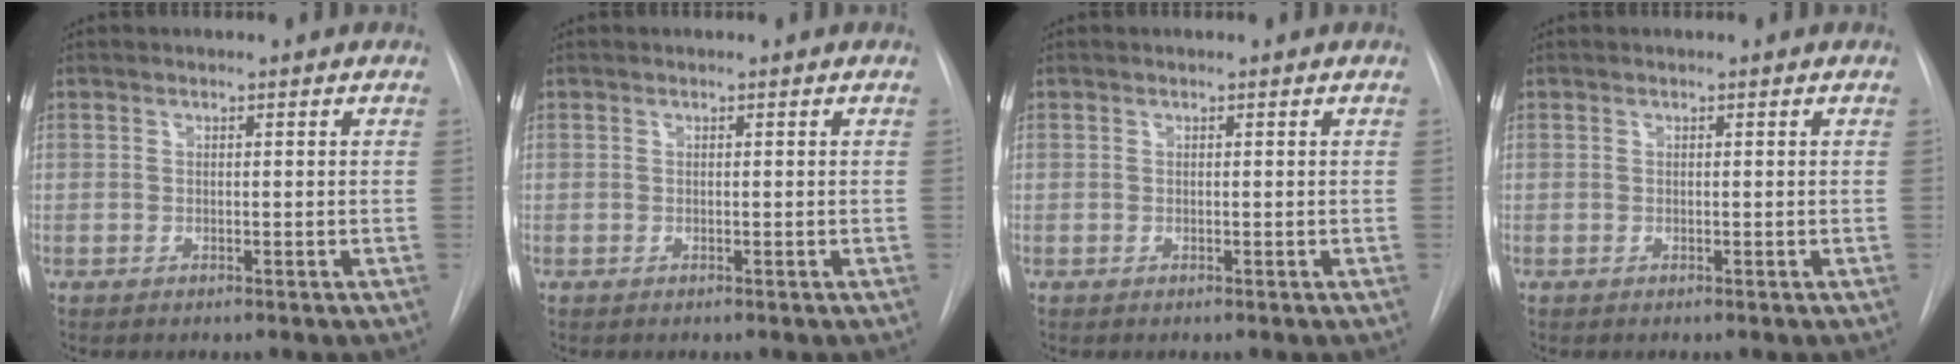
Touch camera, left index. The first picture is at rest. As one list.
[{"total": 0.0}, {"total": 0.0}, {"total": 0.0}]